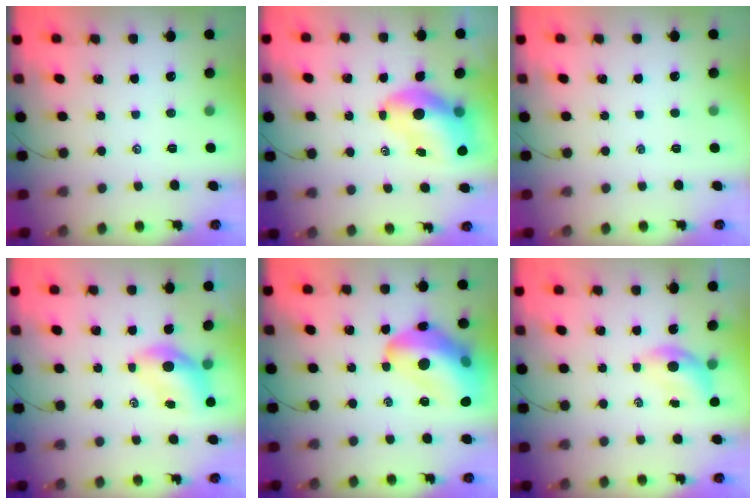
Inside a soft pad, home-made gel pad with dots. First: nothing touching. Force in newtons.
{"total": 9.2, "press": 8.8, "slide": 2.6}
{"total": 0.0}
{"total": 6.5, "press": 6.5, "slide": 0.9}
{"total": 21.2, "press": 21.0, "slide": 3.3}
{"total": 4.8, "press": 4.7, "slide": 0.7}